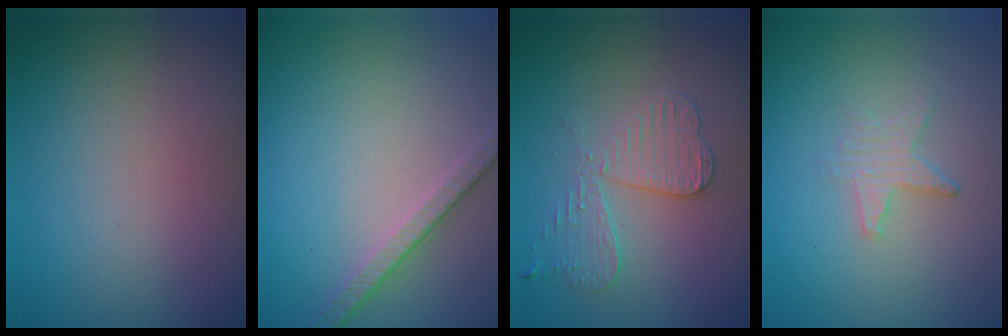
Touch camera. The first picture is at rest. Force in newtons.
{"total": 3.3, "press": 2.3, "slide": 2.3}
{"total": 3.3, "press": 3.2, "slide": 0.8}
{"total": 1.7, "press": 1.6, "slide": 0.4}